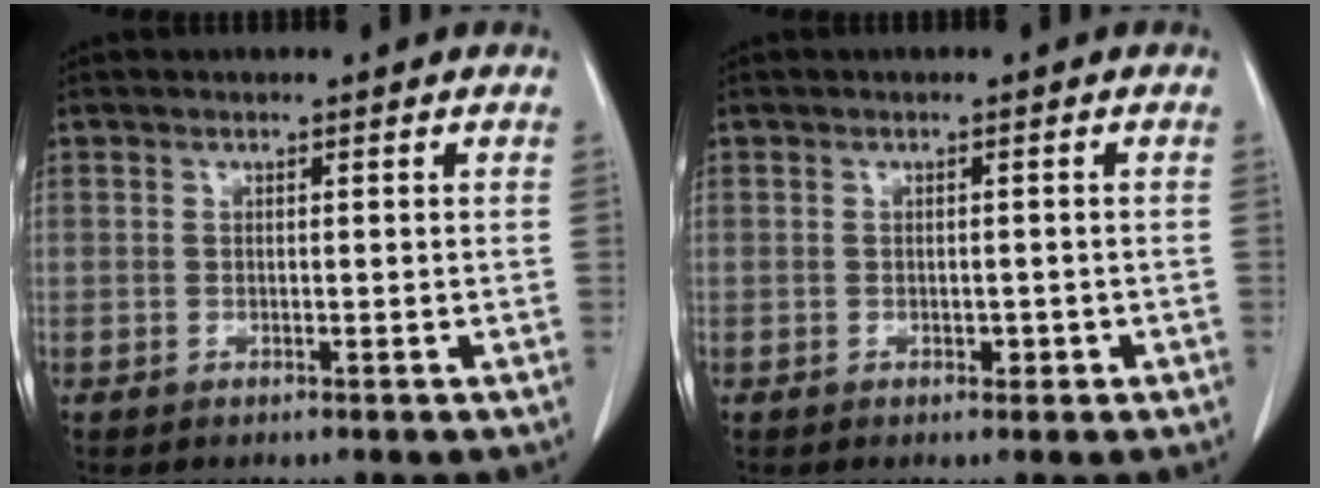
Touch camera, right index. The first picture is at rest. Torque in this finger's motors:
{"motor_torque": [0.04, 0.02, -0.02, -0.01]}